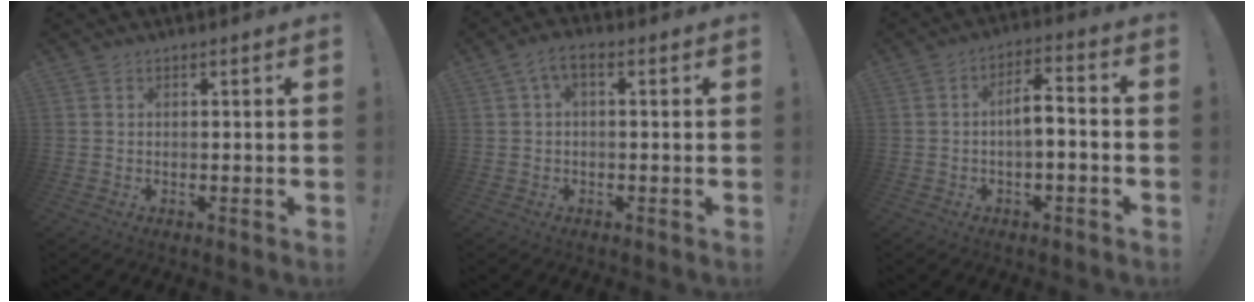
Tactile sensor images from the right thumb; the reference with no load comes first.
{"total": 3.9, "force": [0.4, 1.7, 3.5], "torque": [-0.071, 0.006, 0.010]}
{"total": 6.9, "force": [-1.2, 2.4, 6.3], "torque": [-0.101, 0.009, -0.025]}